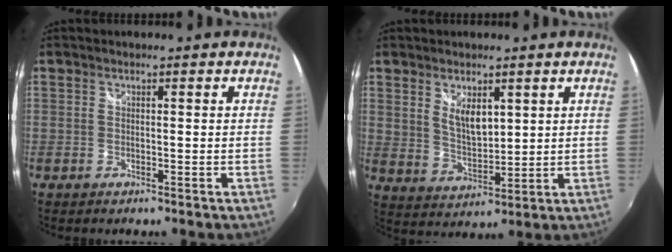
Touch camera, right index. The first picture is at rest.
{"total": 6.7, "force": [3.1, 3.5, 4.8], "torque": [-0.078, -0.007, 0.062]}